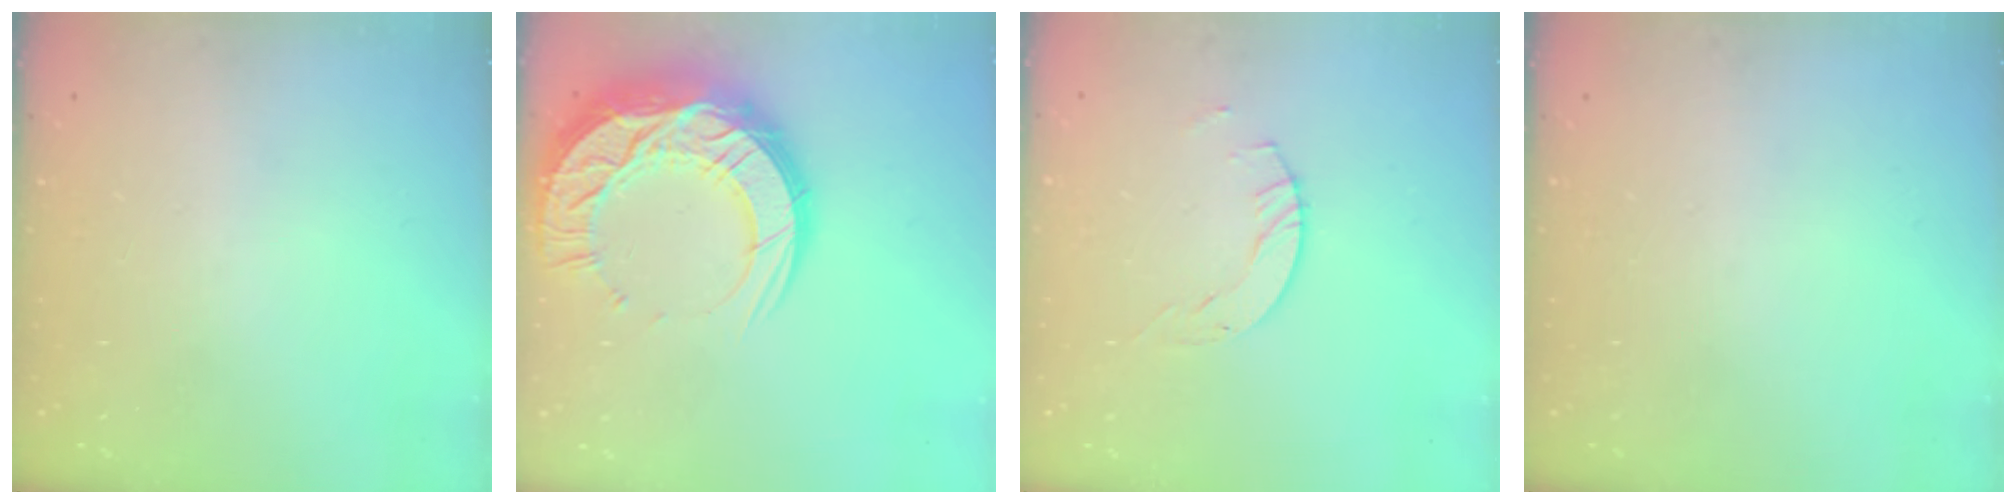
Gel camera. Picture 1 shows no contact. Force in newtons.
{"total": 22.3, "press": 22.2, "slide": 1.9}
{"total": 4.1, "press": 4.1, "slide": 0.2}
{"total": 0.0}